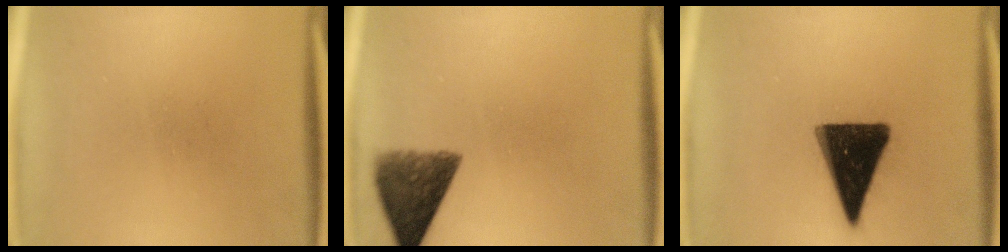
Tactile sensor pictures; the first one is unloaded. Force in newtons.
{"total": 8.3}
{"total": 16.1}